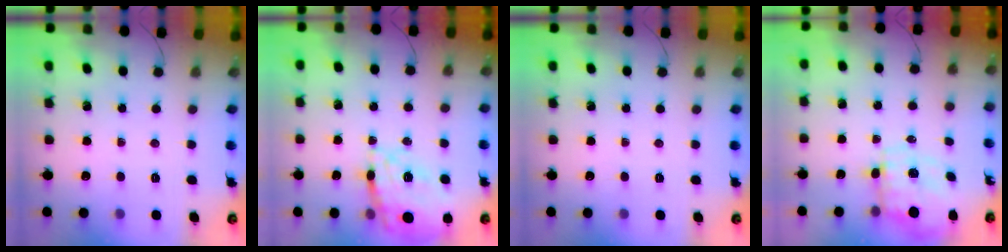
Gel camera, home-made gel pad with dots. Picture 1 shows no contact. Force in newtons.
{"total": 25.3, "press": 25.1, "slide": 3.0}
{"total": 0.0}
{"total": 4.0, "press": 3.7, "slide": 1.5}